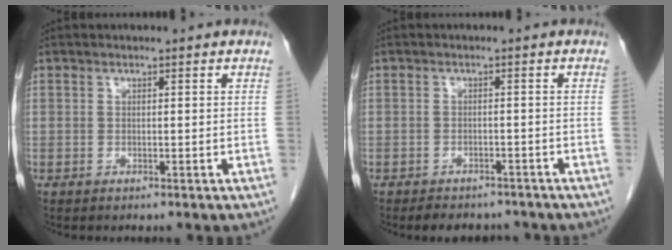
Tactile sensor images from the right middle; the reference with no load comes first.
{"total": 5.9, "force": [-5.2, 2.3, 1.5], "torque": [-0.022, 0.001, -0.064]}